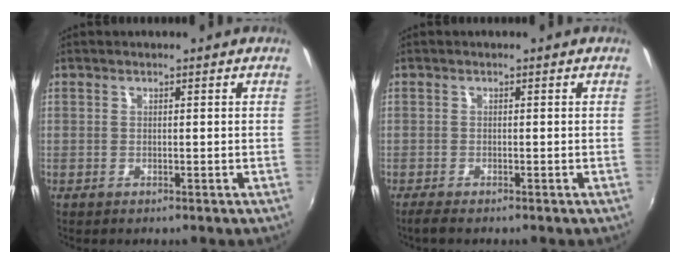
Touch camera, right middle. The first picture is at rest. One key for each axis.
{"total": 1.8, "fx": -1.5, "fy": 0.2, "fz": 1.0, "tx": -0.022, "ty": -0.008, "tz": -0.028}